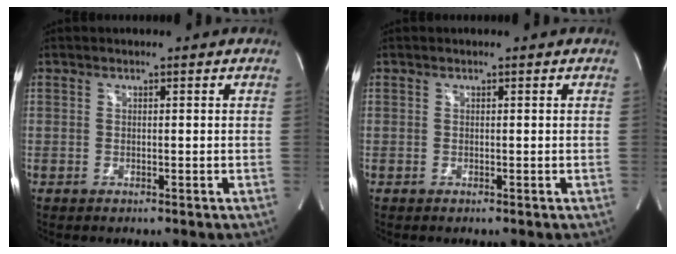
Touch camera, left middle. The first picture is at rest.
{"total": 0.0}